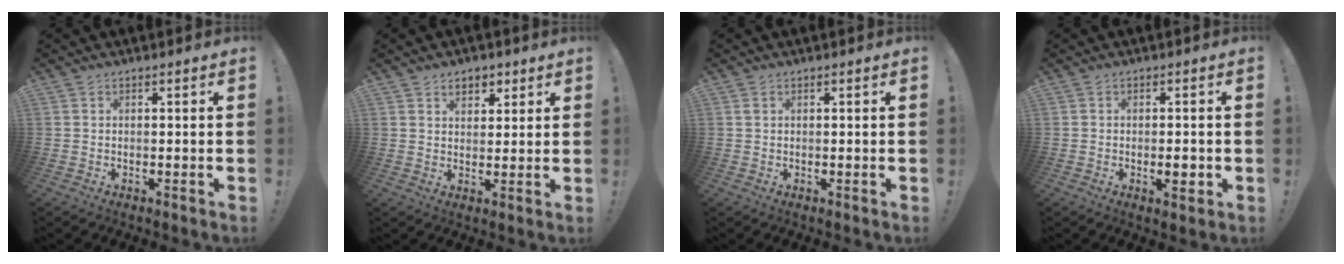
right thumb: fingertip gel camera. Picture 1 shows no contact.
{"total": 4.9, "force": [2.7, 3.6, 1.9], "torque": [-0.019, -0.010, 0.049]}
{"total": 0.7, "force": [0.3, 0.5, 0.3], "torque": [-0.006, 0.003, 0.005]}
{"total": 3.2, "force": [-0.7, 1.1, 2.9], "torque": [-0.031, -0.002, -0.014]}